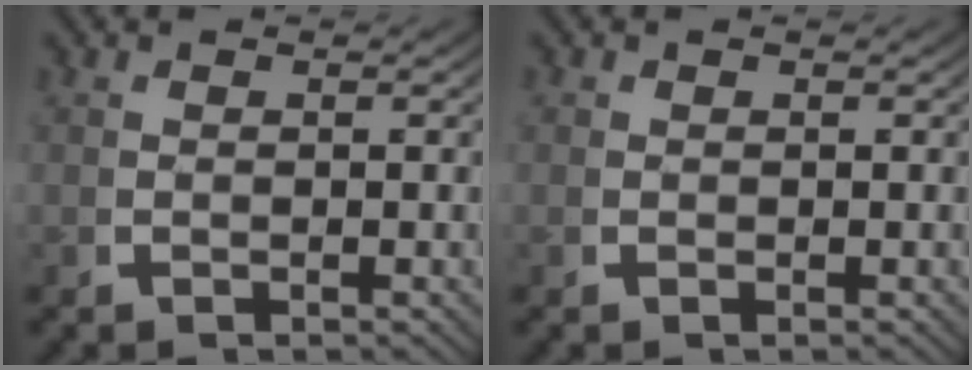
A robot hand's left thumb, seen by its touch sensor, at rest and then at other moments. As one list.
[{"total": 0.6, "force": [0.0, 0.6, 0.1], "torque": [-0.005, -0.004, 0.001]}]